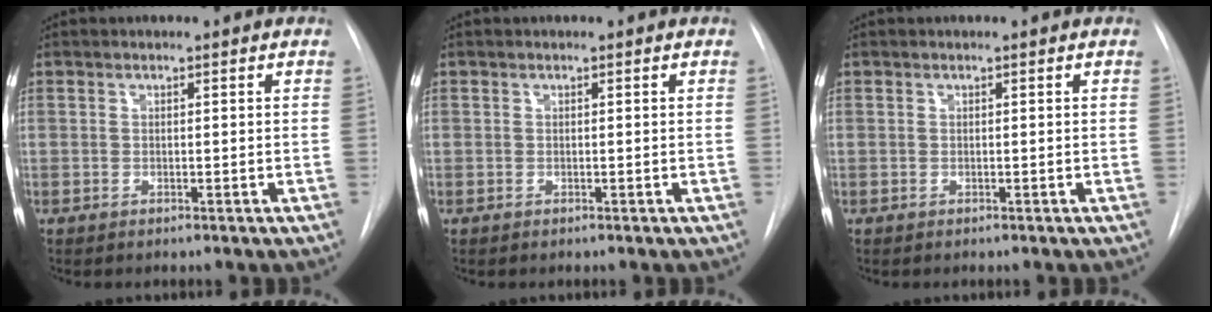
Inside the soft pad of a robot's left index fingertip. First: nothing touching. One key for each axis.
{"total": 0.0}
{"total": 0.0}